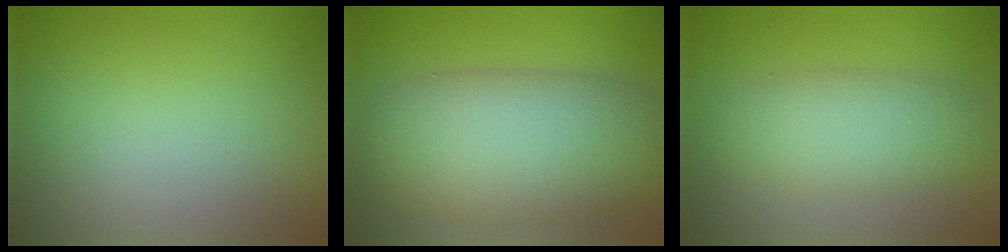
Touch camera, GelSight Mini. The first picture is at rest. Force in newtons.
{"total": 9.6, "press": 9.6, "slide": 0.5}
{"total": 4.3, "press": 4.3, "slide": 0.4}